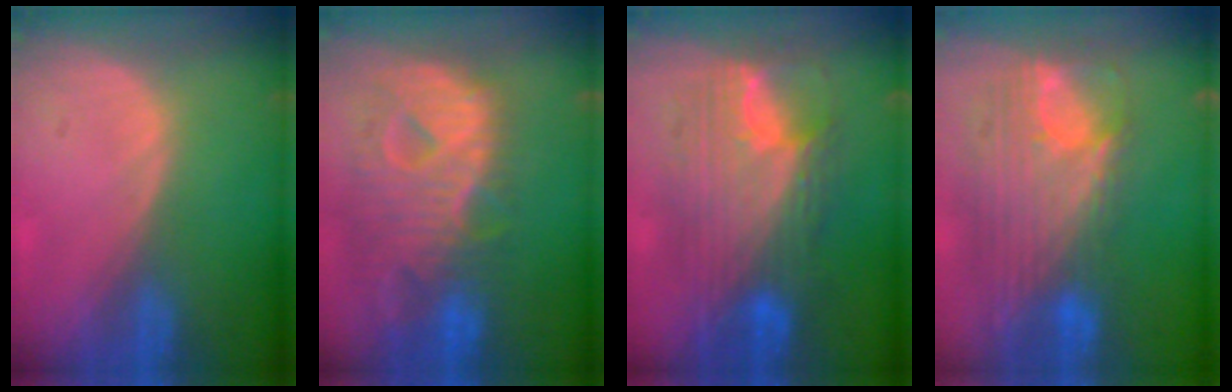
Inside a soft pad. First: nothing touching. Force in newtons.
{"total": 12.8, "press": 10.8, "slide": 6.8}
{"total": 11.6, "press": 11.6, "slide": 1.0}
{"total": 12.1, "press": 10.3, "slide": 6.4}